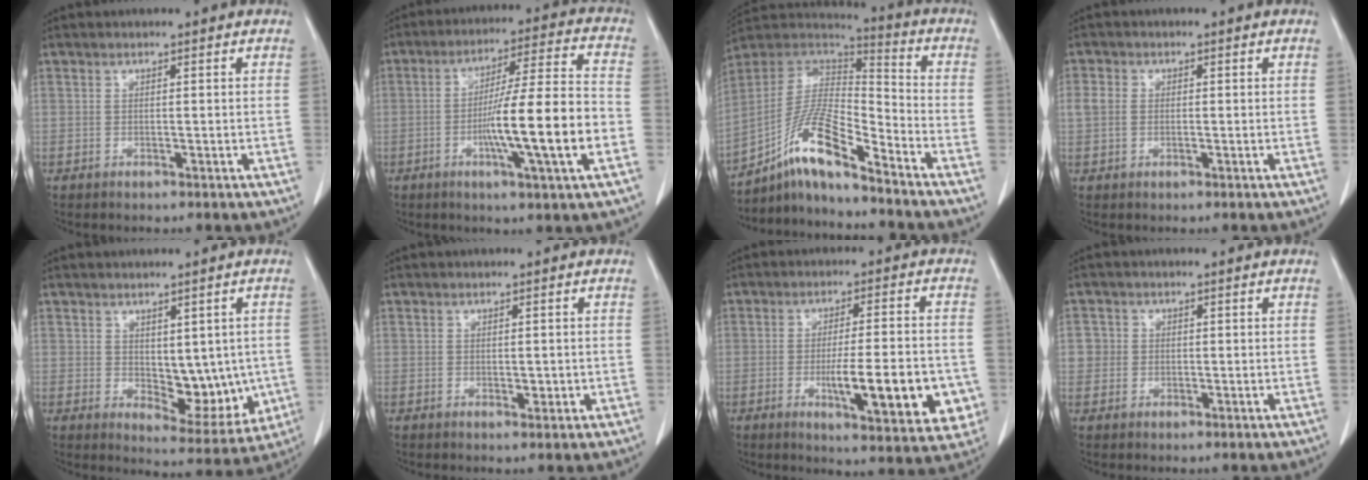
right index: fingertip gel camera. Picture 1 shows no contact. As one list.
[{"total": 15.1, "force": [-3.8, -0.2, 14.6], "torque": [-0.240, 0.001, -0.065]}, {"total": 13.4, "force": [-8.9, 1.9, 9.8], "torque": [-0.191, 0.015, -0.163]}, {"total": 2.4, "force": [0.2, 1.9, 1.4], "torque": [-0.039, 0.011, 0.003]}, {"total": 9.0, "force": [-0.2, 4.9, 7.6], "torque": [-0.083, -0.008, 0.016]}, {"total": 1.5, "force": [-0.1, 0.8, 1.3], "torque": [-0.017, -0.003, 0.002]}, {"total": 14.4, "force": [-3.8, 2.9, 13.6], "torque": [-0.160, -0.004, -0.044]}, {"total": 2.5, "force": [0.3, 2.5, 0.1], "torque": [0.013, 0.006, 0.002]}]